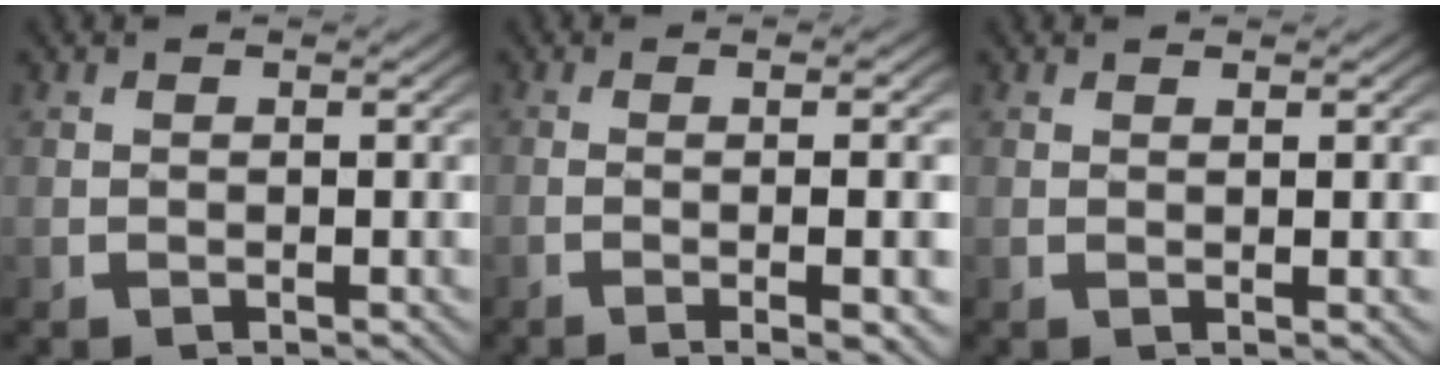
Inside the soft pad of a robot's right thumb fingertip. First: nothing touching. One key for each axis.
{"total": 6.2, "fx": -1.8, "fy": 1.1, "fz": 5.8, "tx": -0.089, "ty": -0.005, "tz": -0.023}
{"total": 0.9, "fx": 0.5, "fy": -0.1, "fz": 0.7, "tx": -0.012, "ty": -0.003, "tz": 0.011}